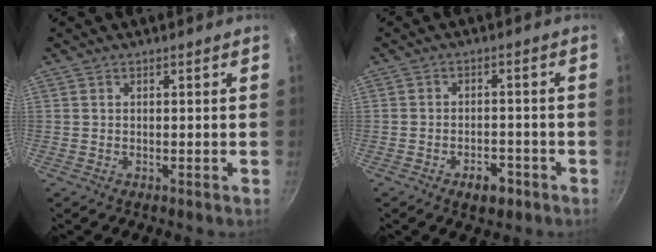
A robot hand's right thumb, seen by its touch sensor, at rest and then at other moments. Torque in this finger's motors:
{"motor_torque": [-0.30, 0.03, -0.22, 0.11, 0.00]}